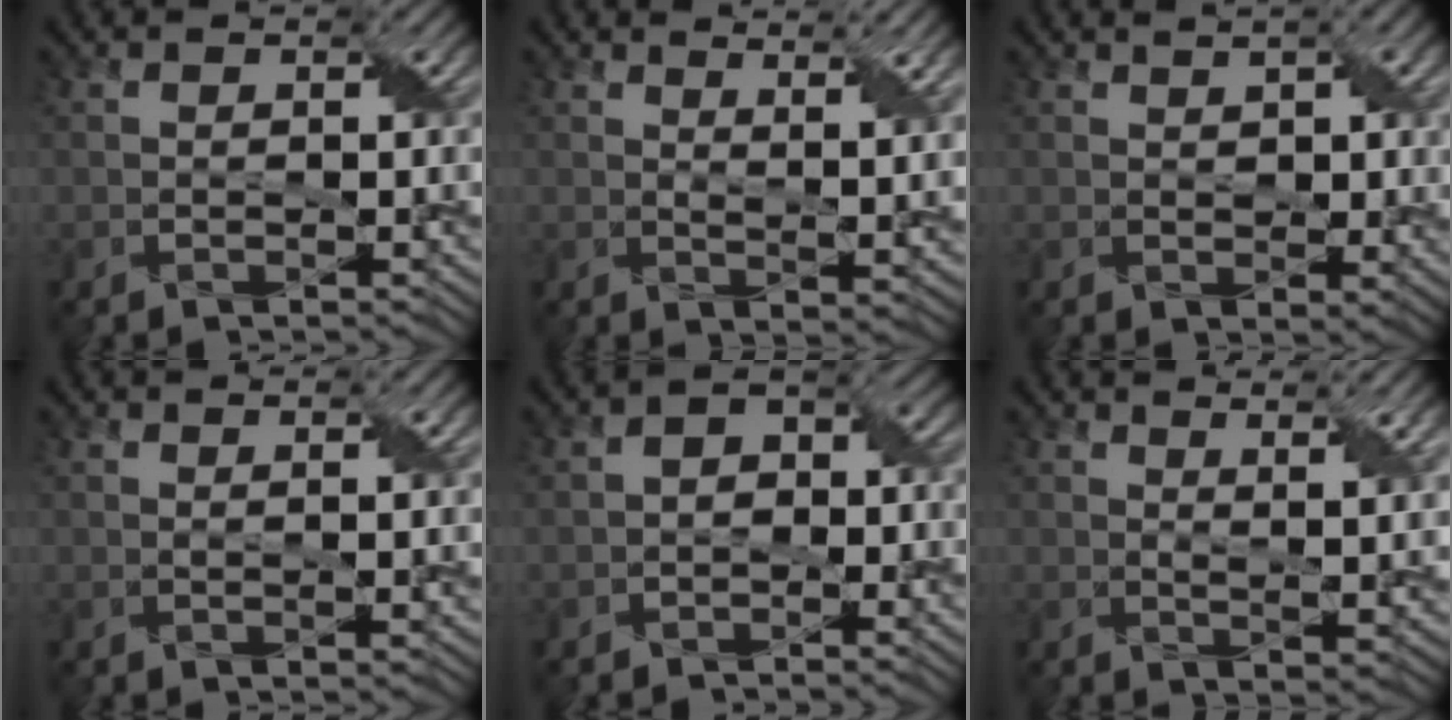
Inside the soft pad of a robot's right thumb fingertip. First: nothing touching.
{"total": 4.9, "force": [3.4, 0.8, 3.4], "torque": [-0.066, -0.005, 0.062]}
{"total": 3.1, "force": [1.4, 1.7, 2.2], "torque": [-0.039, -0.003, 0.031]}
{"total": 1.2, "force": [0.6, 0.0, 1.0], "torque": [-0.022, 0.003, 0.010]}
{"total": 3.5, "force": [-1.2, 2.4, 2.2], "torque": [-0.033, 0.004, -0.029]}
{"total": 4.6, "force": [3.0, 0.7, 3.4], "torque": [-0.069, -0.002, 0.056]}